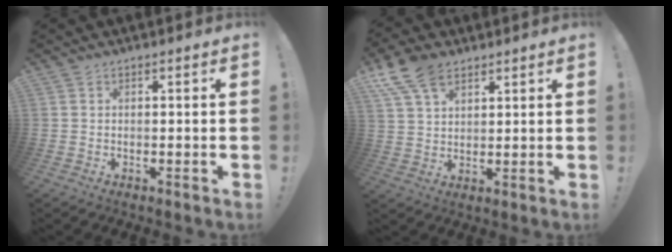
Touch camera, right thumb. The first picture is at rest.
{"total": 10.7, "force": [6.5, 6.0, 6.0], "torque": [-0.106, -0.020, 0.127]}